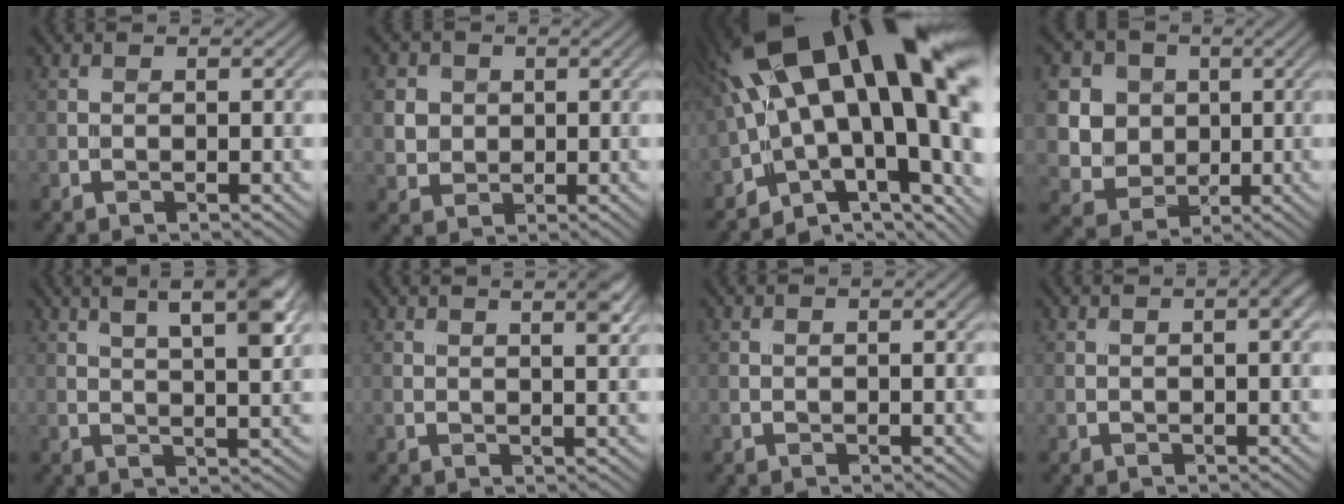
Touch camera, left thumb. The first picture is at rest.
{"total": 3.8, "force": [1.7, 3.4, 0.5], "torque": [-0.038, 0.001, 0.029]}
{"total": 18.7, "force": [2.6, 8.3, 16.5], "torque": [-0.231, -0.012, 0.057]}
{"total": 6.8, "force": [1.9, 6.2, 1.7], "torque": [-0.082, -0.007, 0.036]}
{"total": 7.1, "force": [4.1, 1.3, 5.6], "torque": [-0.090, 0.011, 0.071]}
{"total": 2.7, "force": [2.0, 0.1, 1.8], "torque": [-0.031, 0.000, 0.034]}
{"total": 1.0, "force": [0.2, 0.3, 0.9], "torque": [-0.016, 0.000, 0.003]}
{"total": 2.0, "force": [0.4, 0.5, 1.9], "torque": [-0.029, 0.006, 0.006]}